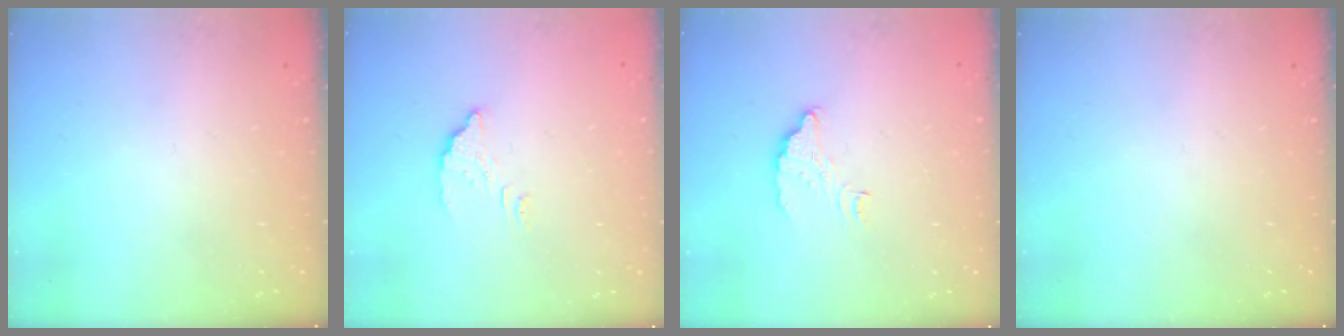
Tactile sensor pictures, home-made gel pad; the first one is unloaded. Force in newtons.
{"total": 3.3, "press": 3.3, "slide": 0.4}
{"total": 4.5, "press": 4.5, "slide": 0.1}
{"total": 0.0}